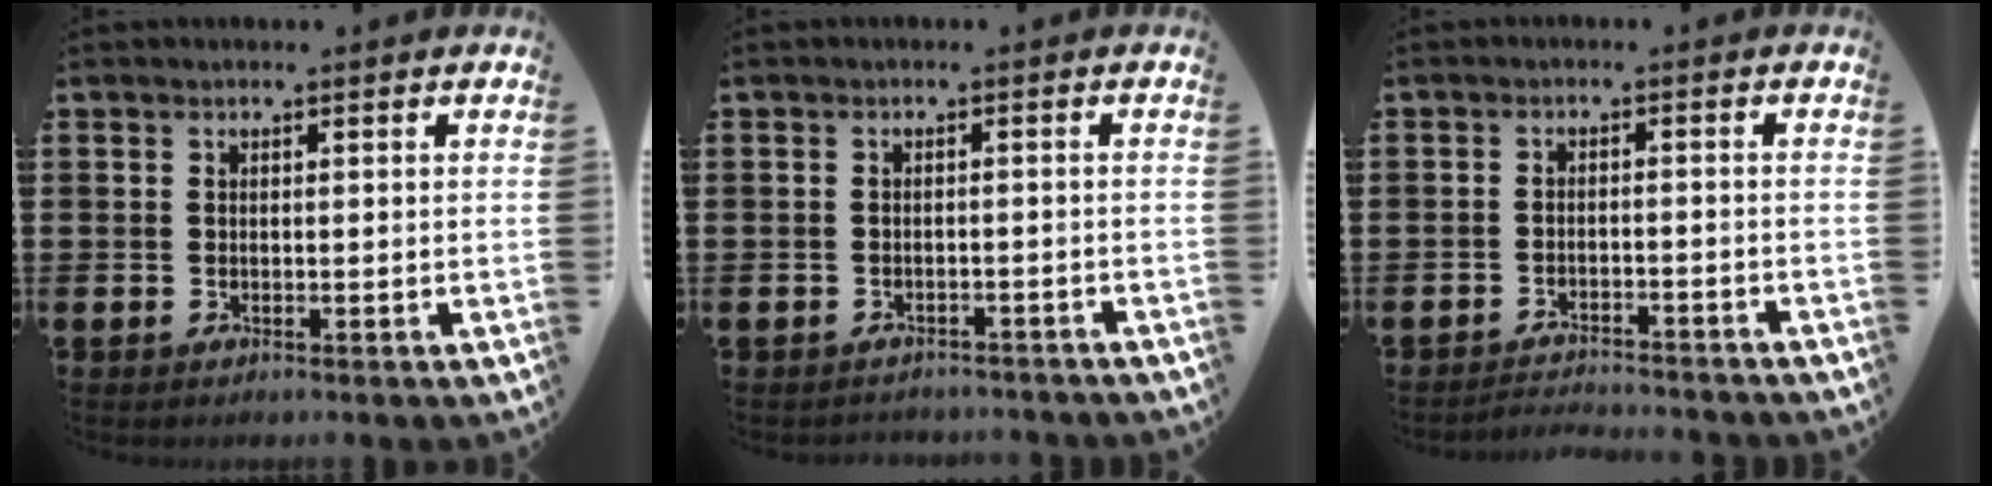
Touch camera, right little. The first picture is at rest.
{"total": 1.3, "force": [-1.3, 0.1, -0.1], "torque": [-0.003, 0.002, -0.028]}
{"total": 2.3, "force": [-2.2, -0.1, -0.1], "torque": [-0.003, 0.004, -0.049]}